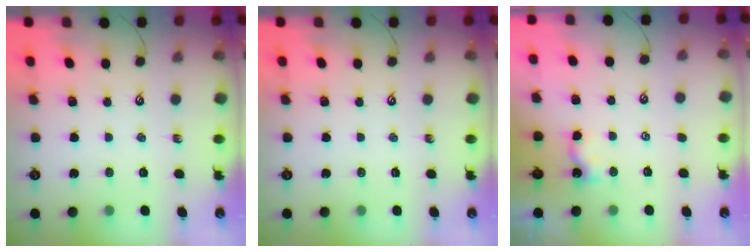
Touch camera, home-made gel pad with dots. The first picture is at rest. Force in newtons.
{"total": 0.0}
{"total": 3.3, "press": 3.3, "slide": 0.1}